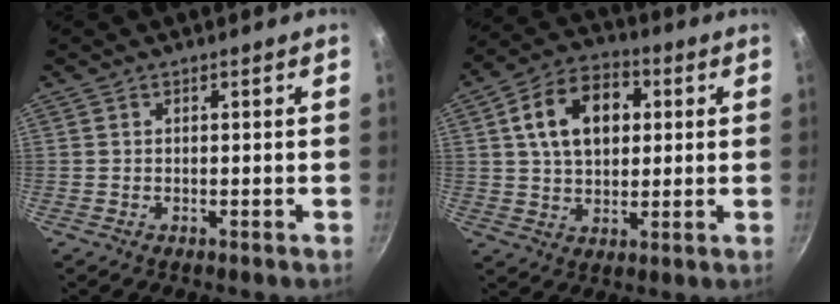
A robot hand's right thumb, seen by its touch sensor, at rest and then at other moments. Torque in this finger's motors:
{"motor_torque": [-0.94, 1.51, 0.58, 0.22, 0.24]}